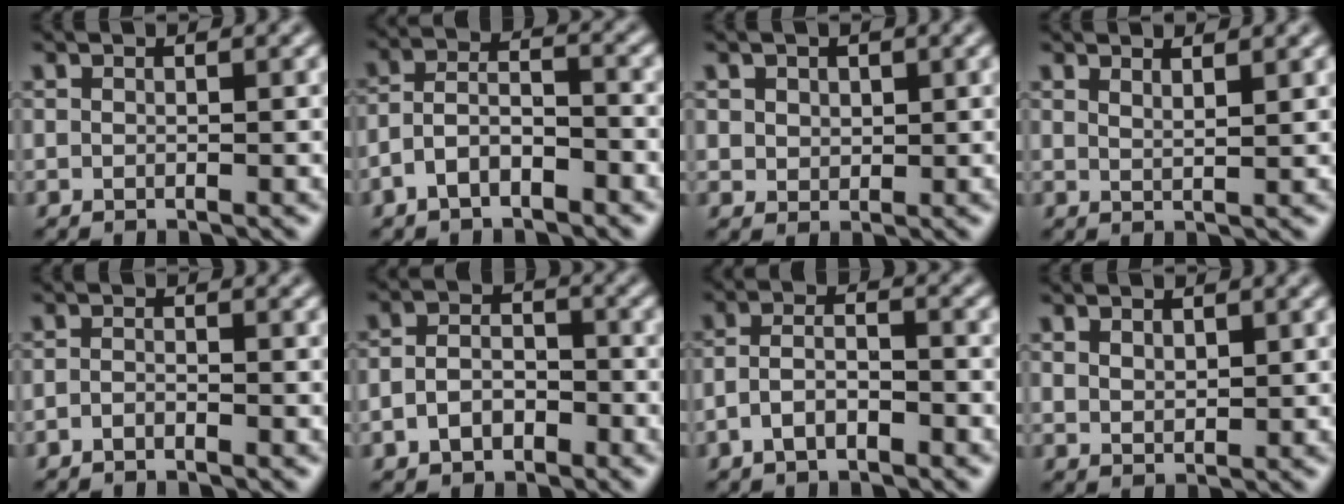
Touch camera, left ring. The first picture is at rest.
{"total": 4.0, "force": [-2.3, 1.9, 2.7], "torque": [-0.050, 0.011, -0.049]}
{"total": 2.1, "force": [1.1, 1.7, 0.8], "torque": [-0.021, 0.002, 0.024]}
{"total": 1.7, "force": [1.4, 0.4, 0.8], "torque": [-0.004, 0.002, 0.019]}
{"total": 1.0, "force": [-0.8, 0.3, 0.5], "torque": [-0.012, 0.000, -0.018]}
{"total": 3.5, "force": [-1.4, 2.5, 2.0], "torque": [-0.041, 0.001, -0.030]}
{"total": 3.2, "force": [-1.6, 1.5, 2.4], "torque": [-0.047, 0.006, -0.035]}
{"total": 1.6, "force": [0.8, 1.0, 1.0], "torque": [-0.019, -0.002, 0.019]}